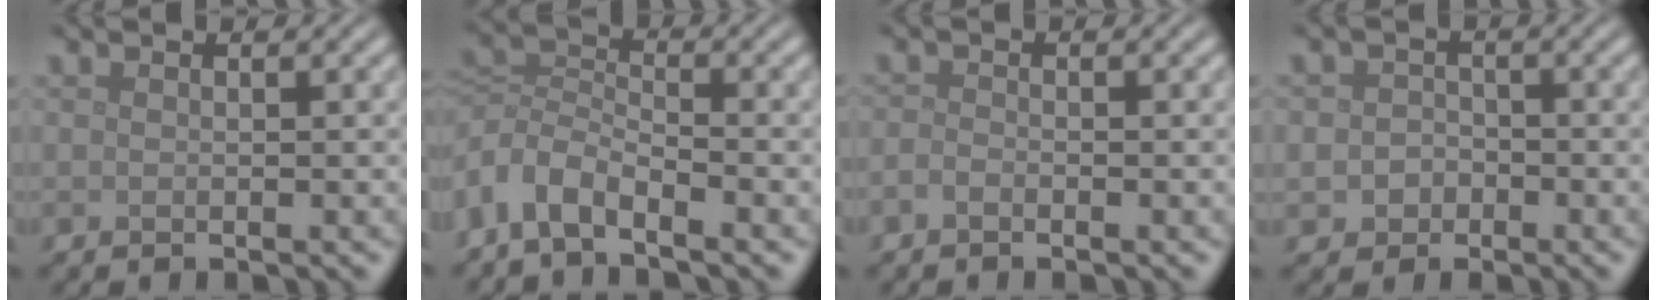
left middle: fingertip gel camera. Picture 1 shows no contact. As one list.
[{"total": 4.5, "force": [-2.8, 2.2, 2.7], "torque": [-0.055, -0.002, -0.070]}, {"total": 0.9, "force": [-0.7, 0.4, 0.5], "torque": [-0.011, -0.001, -0.016]}, {"total": 2.0, "force": [-0.6, 1.8, 0.7], "torque": [-0.002, 0.000, -0.016]}]